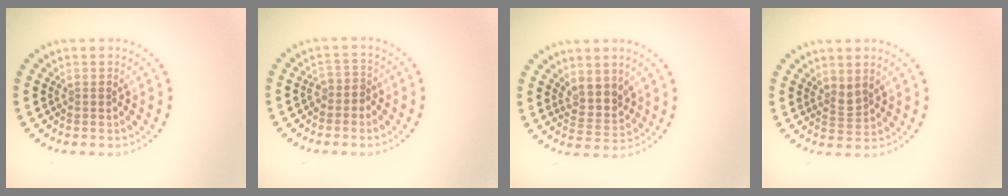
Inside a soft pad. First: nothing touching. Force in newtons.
{"total": 1.6, "press": 1.2, "slide": 1.0}
{"total": 2.9, "press": 2.5, "slide": 1.5}
{"total": 1.6, "press": 1.3, "slide": 1.1}